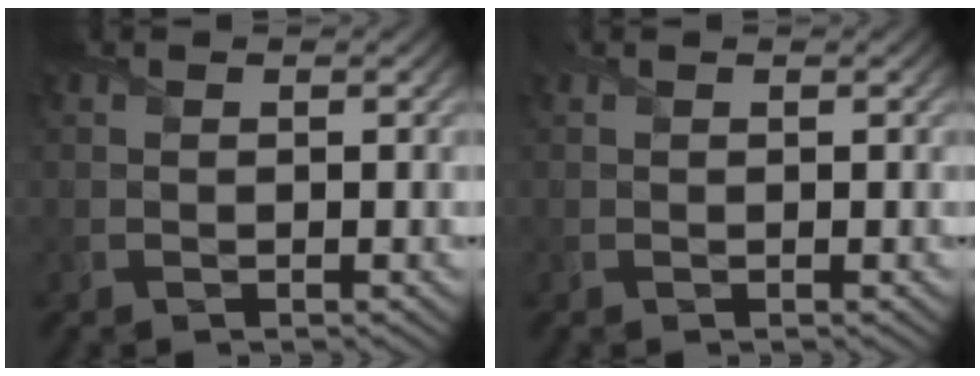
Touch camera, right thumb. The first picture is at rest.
{"total": 0.0}